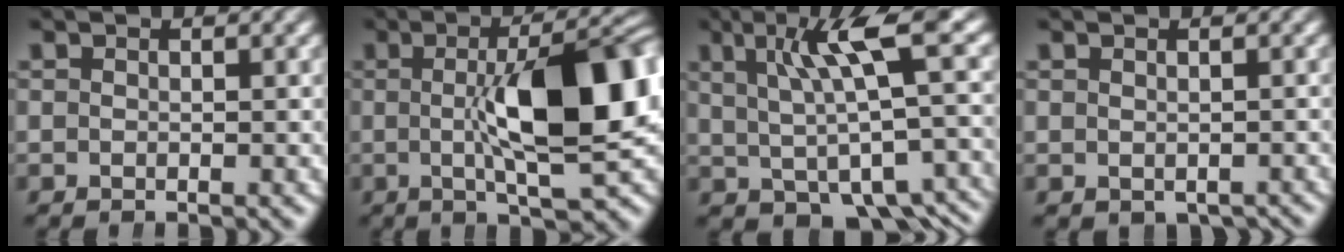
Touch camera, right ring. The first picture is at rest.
{"total": 12.5, "force": [-0.4, 3.6, 11.9], "torque": [-0.161, 0.005, 0.001]}
{"total": 6.7, "force": [-1.4, 2.4, 6.1], "torque": [-0.077, -0.006, -0.007]}
{"total": 1.0, "force": [-0.8, 0.6, 0.2], "torque": [-0.003, -0.012, -0.001]}